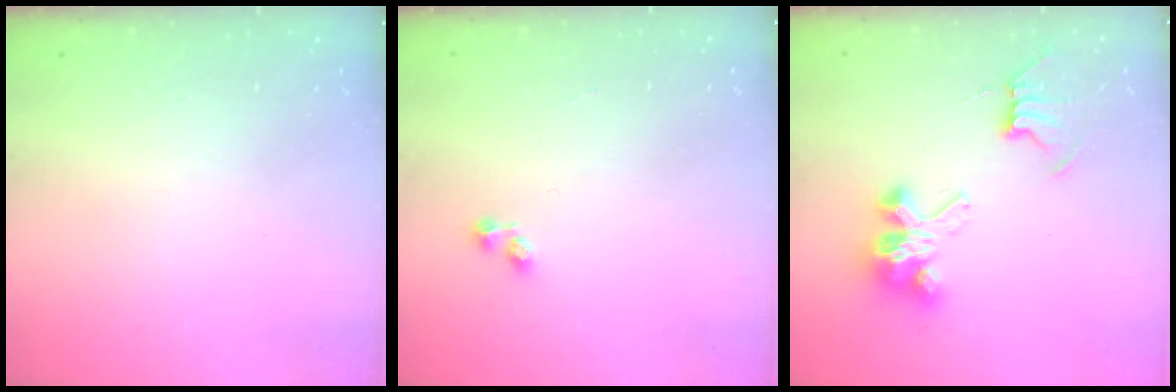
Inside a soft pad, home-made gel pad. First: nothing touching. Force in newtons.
{"total": 1.2, "press": 1.0, "slide": 0.6}
{"total": 8.0, "press": 8.0, "slide": 0.5}